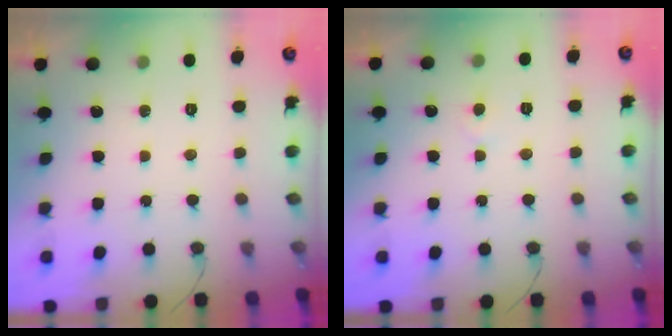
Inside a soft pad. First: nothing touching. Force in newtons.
{"total": 3.0, "press": 3.0, "slide": 0.3}